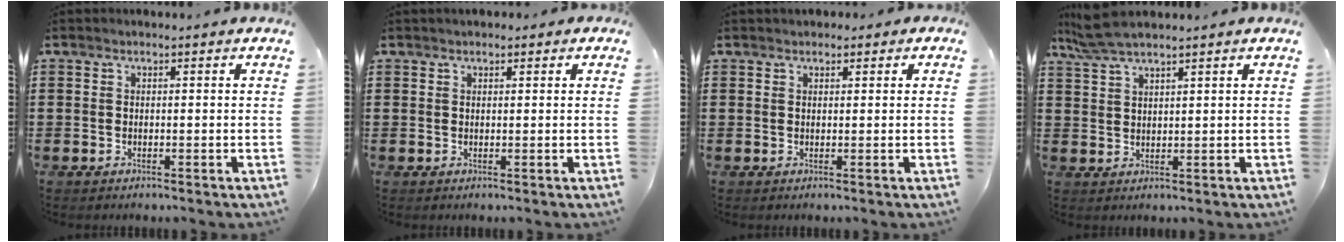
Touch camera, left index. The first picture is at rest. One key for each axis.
{"total": 0.9, "fx": 0.7, "fy": 0.5, "fz": 0.4, "tx": -0.008, "ty": 0.006, "tz": 0.012}
{"total": 1.1, "fx": 0.8, "fy": 0.7, "fz": 0.3, "tx": -0.008, "ty": 0.006, "tz": 0.016}
{"total": 4.5, "fx": 3.6, "fy": 0.5, "fz": 2.6, "tx": -0.060, "ty": -0.002, "tz": 0.067}